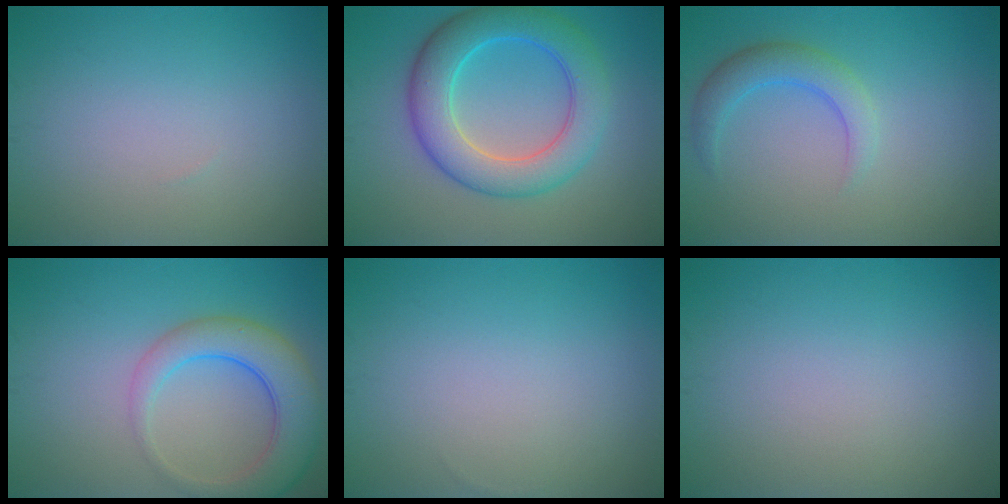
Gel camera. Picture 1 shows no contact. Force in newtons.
{"total": 7.3, "press": 7.3, "slide": 0.1}
{"total": 3.0, "press": 3.0, "slide": 0.2}
{"total": 5.9, "press": 5.8, "slide": 0.4}
{"total": 0.0}
{"total": 0.0}